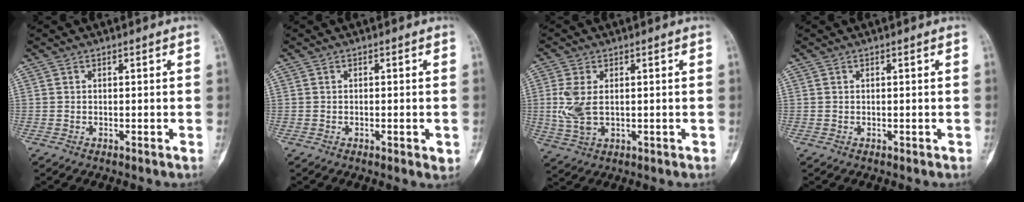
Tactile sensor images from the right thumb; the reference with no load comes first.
{"total": 2.3, "force": [-0.6, 0.9, 2.0], "torque": [-0.018, -0.002, -0.007]}
{"total": 7.0, "force": [0.3, 4.4, 5.5], "torque": [-0.125, -0.002, 0.012]}
{"total": 0.0}